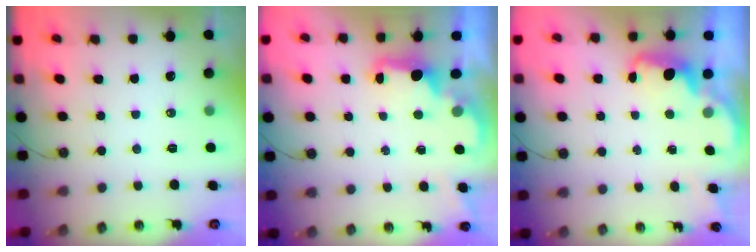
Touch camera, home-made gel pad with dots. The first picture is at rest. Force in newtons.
{"total": 2.3, "press": 2.2, "slide": 0.7}
{"total": 2.3, "press": 2.3, "slide": 0.5}